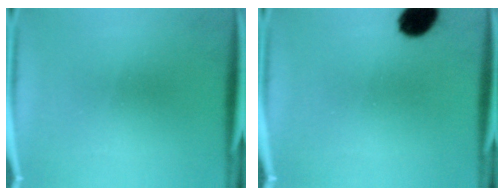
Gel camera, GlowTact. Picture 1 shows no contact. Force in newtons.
{"total": 8.2}